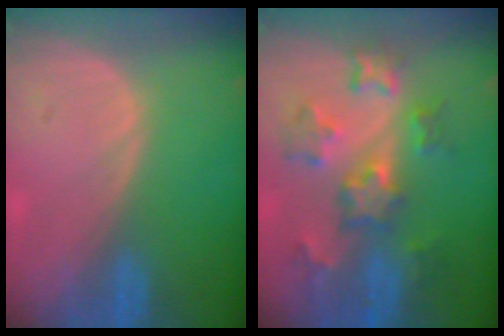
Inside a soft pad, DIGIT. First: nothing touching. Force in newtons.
{"total": 8.7, "press": 7.8, "slide": 3.9}